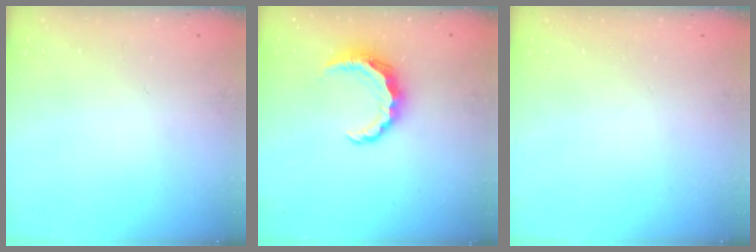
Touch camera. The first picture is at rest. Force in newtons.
{"total": 8.3, "press": 8.2, "slide": 1.3}
{"total": 0.0}